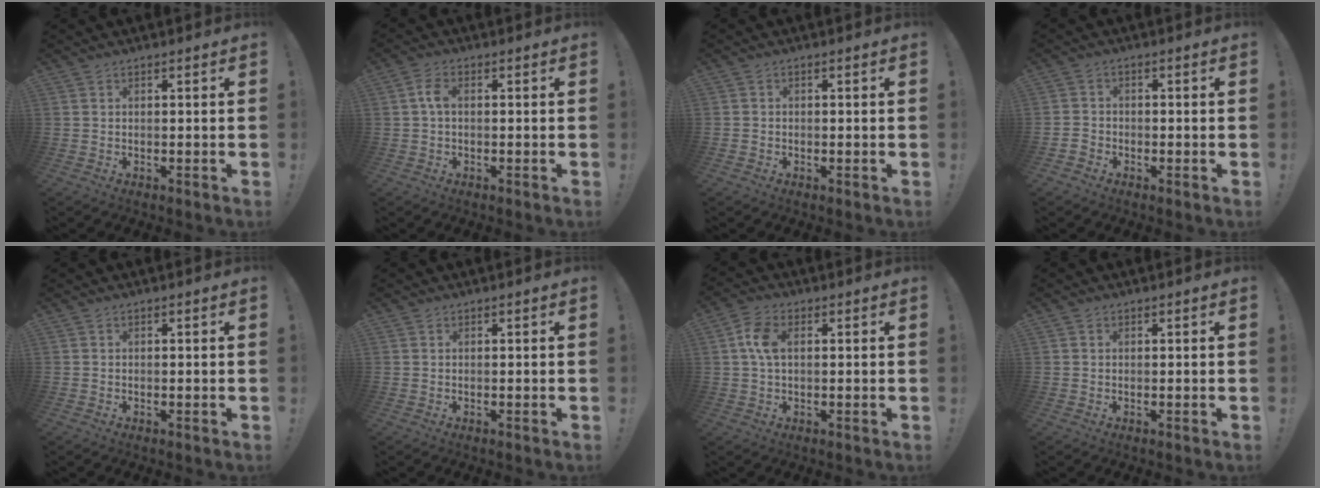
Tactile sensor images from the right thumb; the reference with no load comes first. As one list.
[{"total": 3.6, "force": [0.2, 2.0, 3.0], "torque": [-0.049, 0.008, 0.002]}, {"total": 1.1, "force": [-0.7, 0.8, 0.1], "torque": [-0.006, 0.006, -0.012]}, {"total": 2.6, "force": [-1.9, 1.7, 0.5], "torque": [-0.009, 0.011, -0.033]}, {"total": 0.0}, {"total": 0.0}, {"total": 7.1, "force": [1.2, 4.2, 5.6], "torque": [-0.103, 0.002, 0.020]}, {"total": 0.0}]